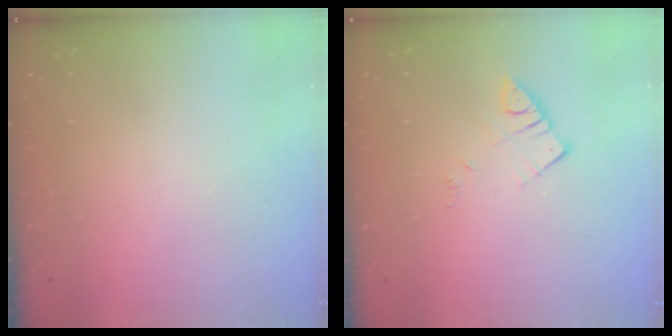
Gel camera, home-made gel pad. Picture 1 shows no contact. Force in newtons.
{"total": 3.5, "press": 3.5, "slide": 0.4}